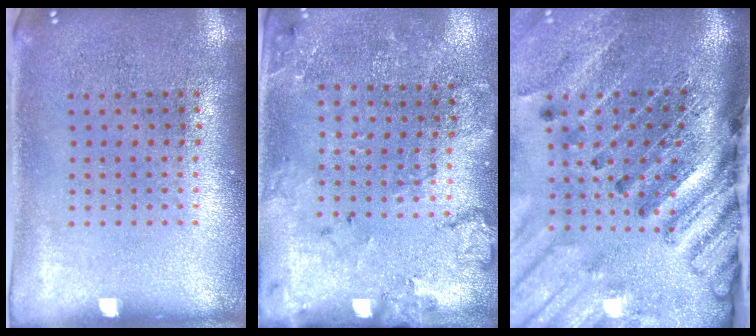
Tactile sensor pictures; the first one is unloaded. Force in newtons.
{"total": 1.8, "press": 1.7, "slide": 0.7}
{"total": 4.2, "press": 3.2, "slide": 2.8}